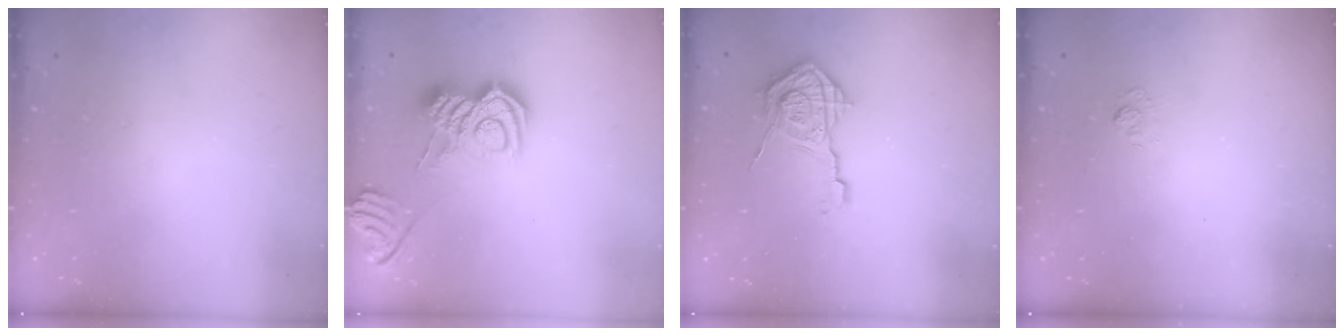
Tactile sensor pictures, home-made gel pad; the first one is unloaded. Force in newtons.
{"total": 11.4, "press": 11.4, "slide": 0.6}
{"total": 13.6, "press": 13.5, "slide": 1.4}
{"total": 2.7, "press": 2.3, "slide": 1.5}